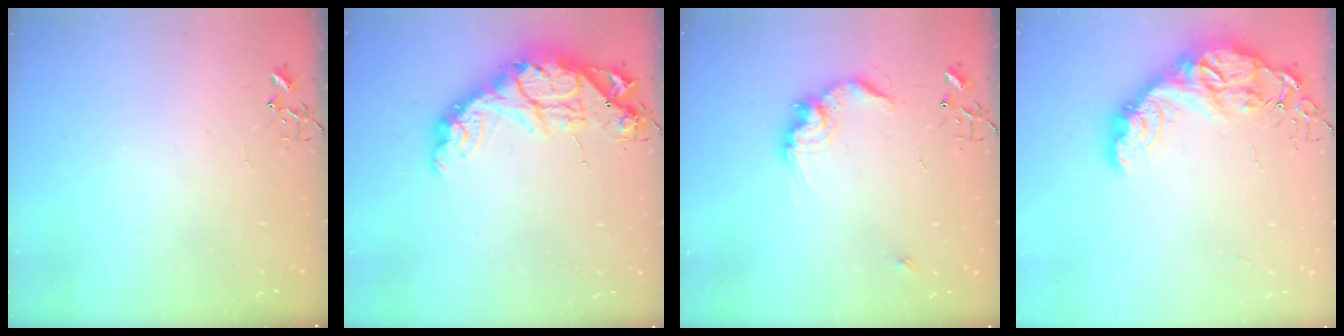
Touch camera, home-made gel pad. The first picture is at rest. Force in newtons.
{"total": 17.5, "press": 17.5, "slide": 1.5}
{"total": 14.2, "press": 14.1, "slide": 0.9}
{"total": 19.0, "press": 19.0, "slide": 1.4}